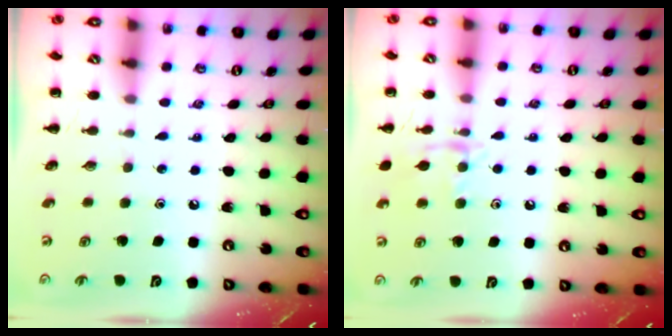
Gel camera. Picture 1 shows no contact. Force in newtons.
{"total": 10.3, "press": 10.3, "slide": 0.9}